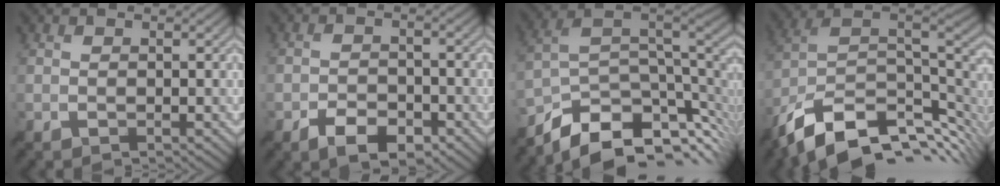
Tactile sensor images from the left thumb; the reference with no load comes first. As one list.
[{"total": 4.5, "force": [-2.5, 2.2, 3.0], "torque": [-0.052, 0.005, -0.044]}, {"total": 12.0, "force": [-6.8, 6.0, 7.8], "torque": [-0.173, -0.014, -0.100]}, {"total": 15.1, "force": [-6.3, 8.2, 11.0], "torque": [-0.244, -0.020, -0.102]}]